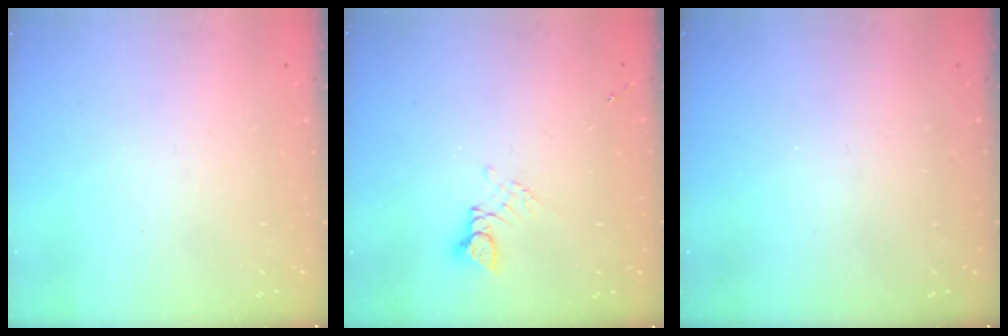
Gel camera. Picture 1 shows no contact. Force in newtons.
{"total": 3.3, "press": 3.2, "slide": 0.4}
{"total": 0.0}